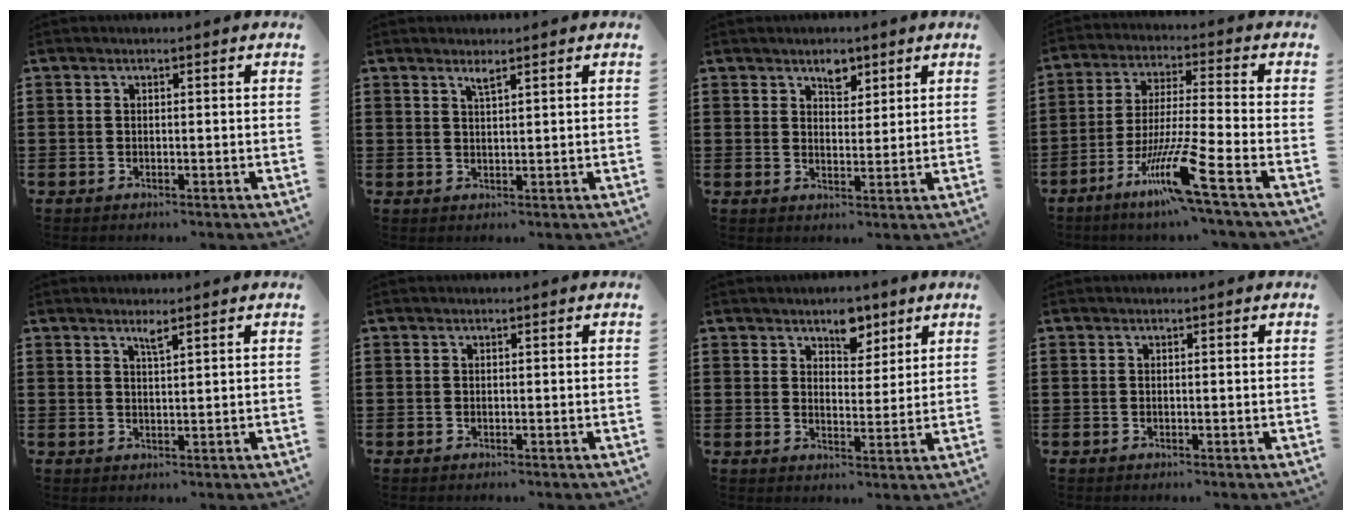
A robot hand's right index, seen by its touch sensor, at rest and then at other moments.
{"total": 1.4, "force": [1.1, 0.0, 0.8], "torque": [-0.017, 0.000, 0.019]}
{"total": 3.7, "force": [2.7, 1.9, 1.6], "torque": [-0.022, 0.000, 0.046]}
{"total": 11.5, "force": [-6.6, 0.0, 9.4], "torque": [-0.200, -0.013, -0.129]}
{"total": 1.7, "force": [1.3, 0.0, 1.1], "torque": [-0.023, -0.002, 0.023]}
{"total": 0.0}
{"total": 5.5, "force": [4.0, 3.1, 2.2], "torque": [-0.027, -0.003, 0.067]}
{"total": 0.0}